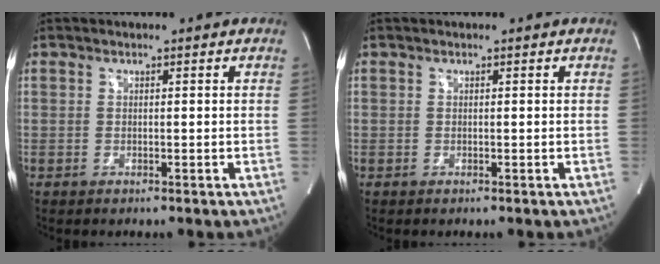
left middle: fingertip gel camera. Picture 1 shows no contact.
{"total": 0.0}